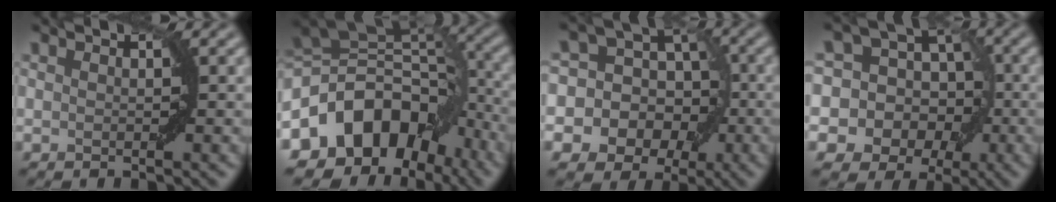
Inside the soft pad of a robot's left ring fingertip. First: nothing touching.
{"total": 12.4, "force": [-5.1, 8.9, 6.9], "torque": [-0.127, 0.014, -0.099]}
{"total": 13.1, "force": [-2.2, 11.9, 5.0], "torque": [-0.110, 0.027, -0.063]}
{"total": 13.6, "force": [-1.5, 12.4, 5.4], "torque": [-0.120, 0.026, -0.053]}